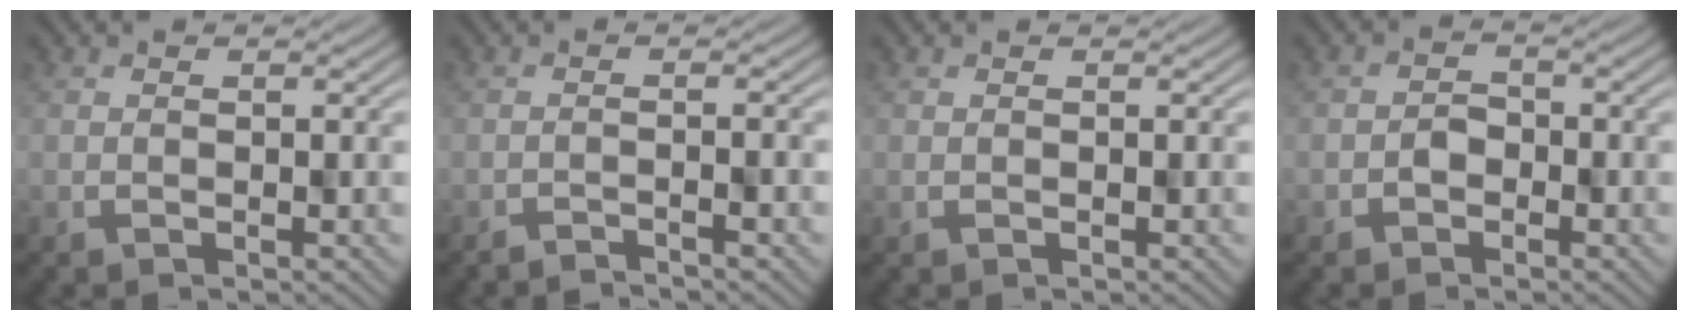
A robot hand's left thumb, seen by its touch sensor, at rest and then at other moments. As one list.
[{"total": 1.9, "force": [-1.8, 0.0, 0.6], "torque": [-0.004, 0.006, -0.034]}, {"total": 0.0}, {"total": 1.5, "force": [-0.7, 1.2, 0.5], "torque": [-0.006, 0.003, -0.019]}]